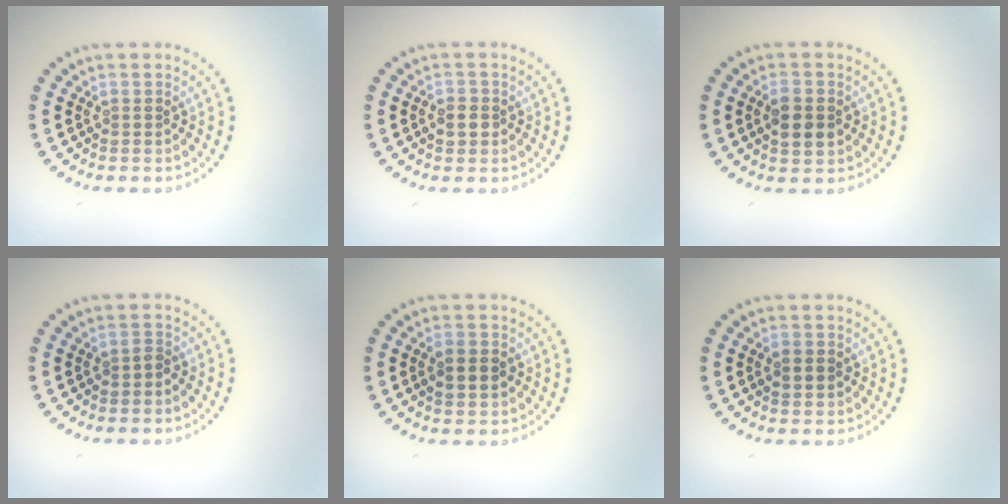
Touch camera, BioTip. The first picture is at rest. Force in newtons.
{"total": 1.7, "press": 1.6, "slide": 0.2}
{"total": 3.1, "press": 3.1, "slide": 0.2}
{"total": 0.9, "press": 0.8, "slide": 0.5}
{"total": 2.3, "press": 2.2, "slide": 0.1}
{"total": 1.6, "press": 1.6, "slide": 0.1}